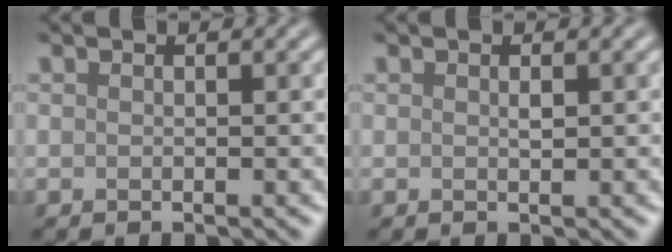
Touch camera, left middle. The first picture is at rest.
{"total": 0.5, "force": [0.2, 0.2, 0.5], "torque": [-0.009, 0.000, 0.002]}